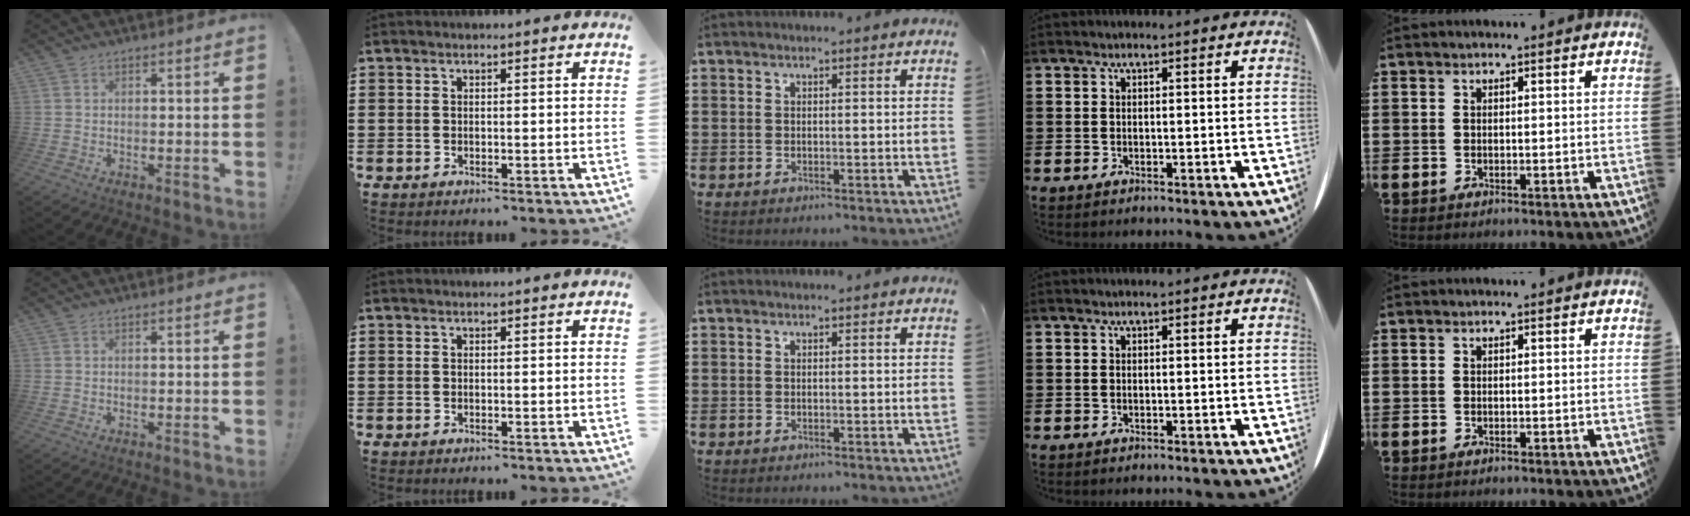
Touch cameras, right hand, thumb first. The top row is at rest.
{}